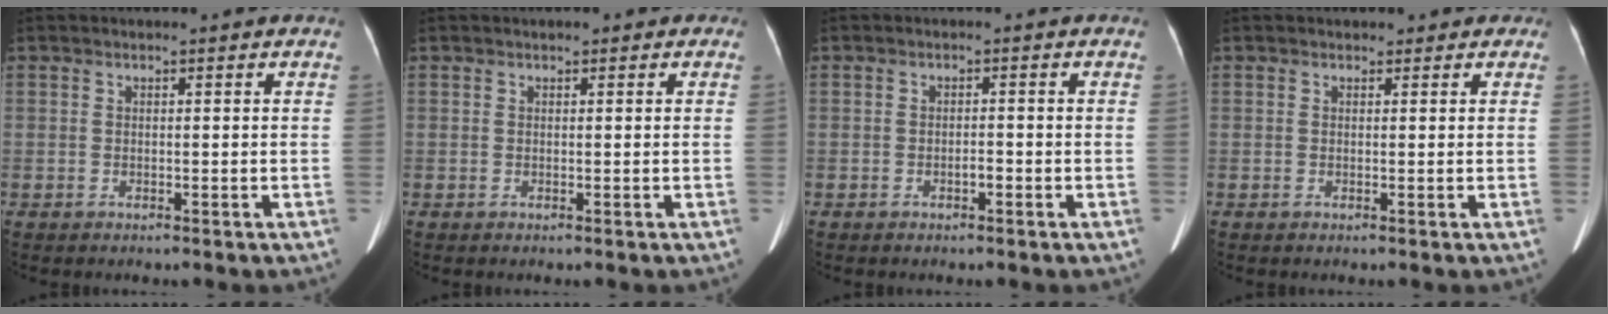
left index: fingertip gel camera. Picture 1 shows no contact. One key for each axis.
{"total": 1.0, "fx": 0.6, "fy": 0.6, "fz": 0.6, "tx": -0.007, "ty": 0.007, "tz": 0.005}
{"total": 1.0, "fx": -0.6, "fy": 0.3, "fz": 0.8, "tx": -0.012, "ty": 0.001, "tz": -0.009}
{"total": 1.7, "fx": 1.2, "fy": 1.1, "fz": 0.3, "tx": 0.008, "ty": 0.008, "tz": 0.011}